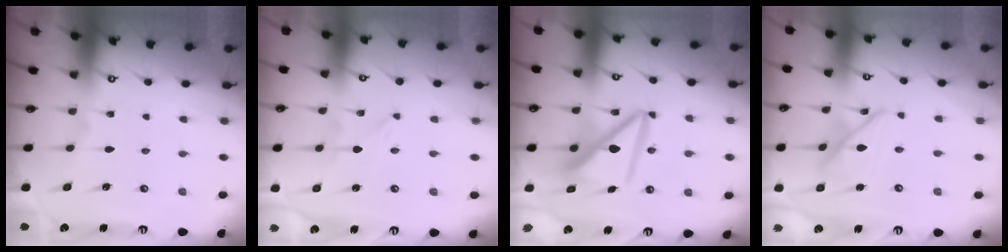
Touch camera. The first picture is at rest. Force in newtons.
{"total": 0.0}
{"total": 11.2, "press": 11.1, "slide": 1.3}
{"total": 11.5, "press": 11.5, "slide": 1.0}